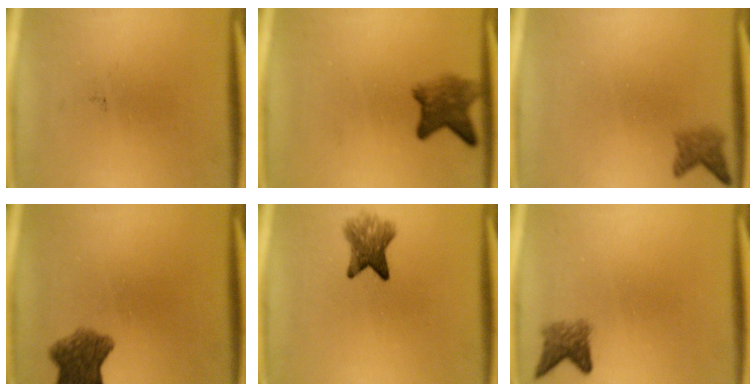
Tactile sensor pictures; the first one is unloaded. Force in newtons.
{"total": 5.0}
{"total": 2.1}
{"total": 6.7}
{"total": 5.0}
{"total": 2.8}